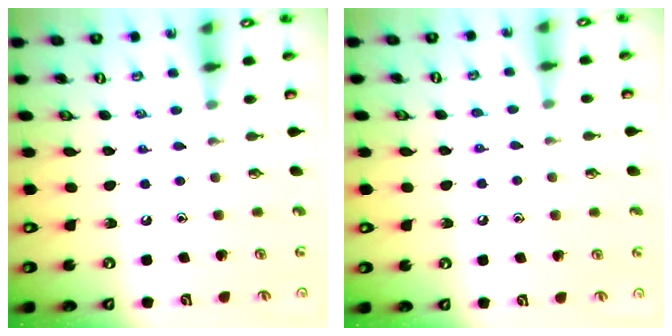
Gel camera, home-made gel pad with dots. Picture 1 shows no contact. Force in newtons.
{"total": 4.6, "press": 4.5, "slide": 0.5}